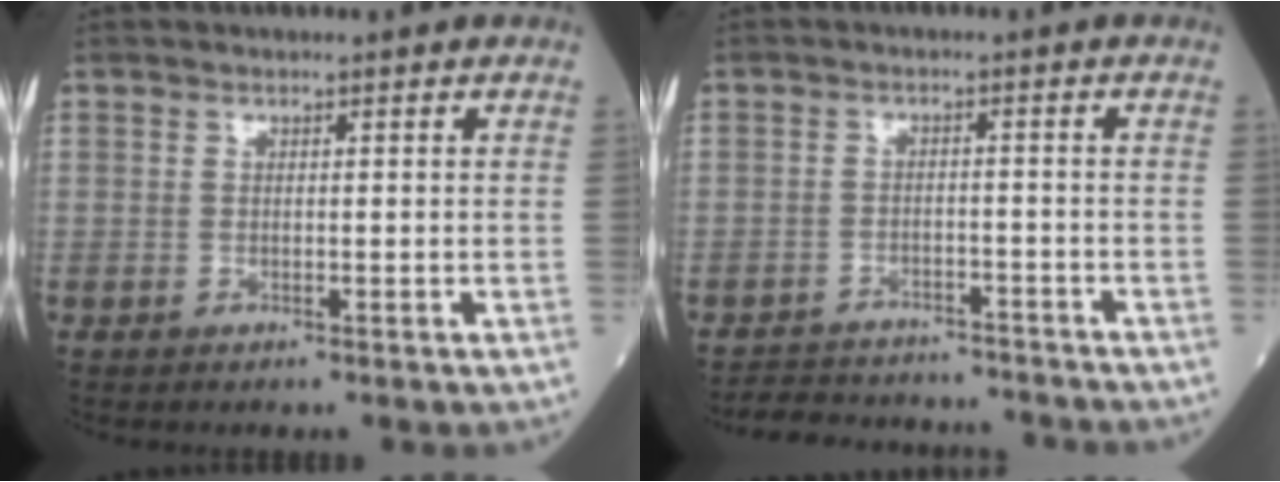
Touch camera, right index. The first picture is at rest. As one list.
[{"total": 10.7, "force": [-10.1, 2.9, 1.9], "torque": [-0.030, 0.014, -0.137]}]